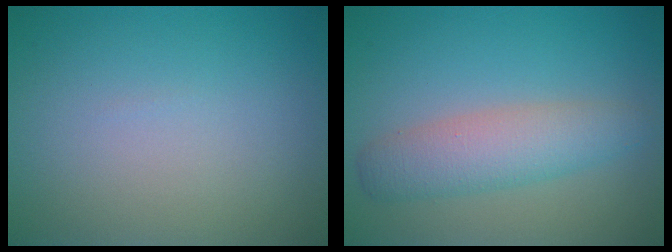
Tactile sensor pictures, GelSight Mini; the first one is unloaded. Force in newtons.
{"total": 4.1, "press": 4.1, "slide": 0.0}